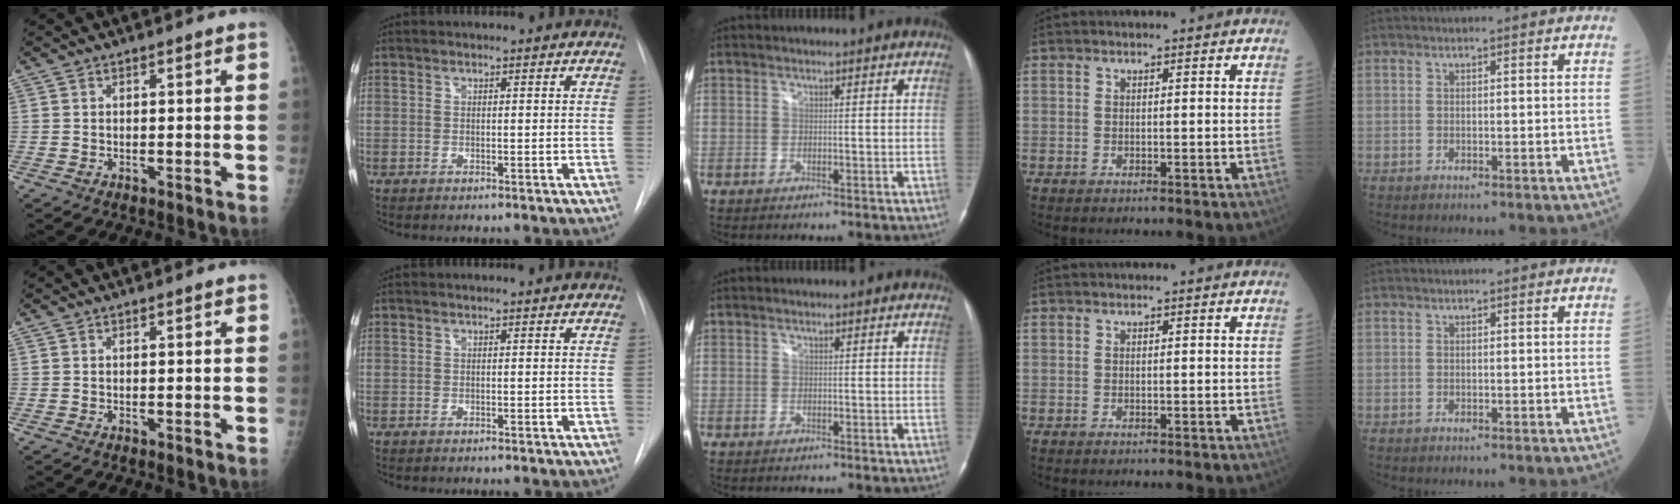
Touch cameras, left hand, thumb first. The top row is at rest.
{}